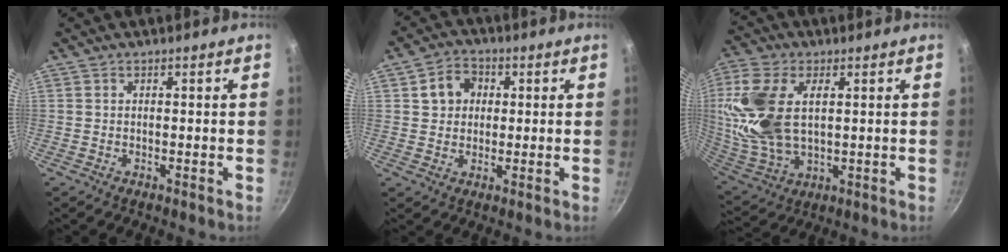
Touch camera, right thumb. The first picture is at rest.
{"total": 6.5, "force": [1.4, 5.4, 3.3], "torque": [-0.031, 0.005, 0.018]}
{"total": 18.7, "force": [2.8, 10.6, 15.1], "torque": [-0.344, -0.006, 0.060]}